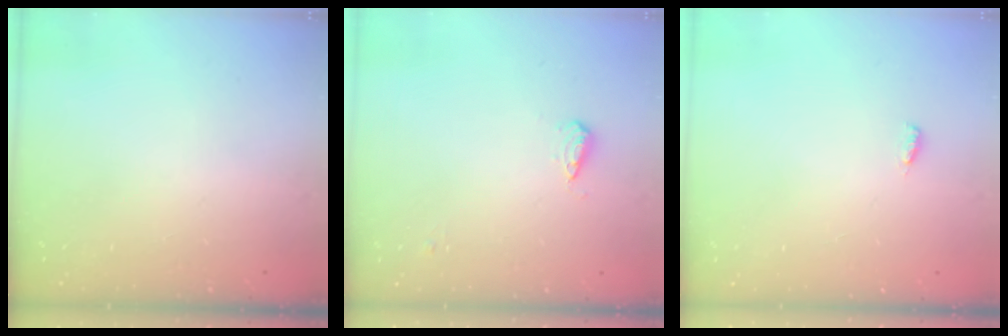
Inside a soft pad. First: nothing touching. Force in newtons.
{"total": 5.5, "press": 5.4, "slide": 0.9}
{"total": 3.7, "press": 3.3, "slide": 1.7}